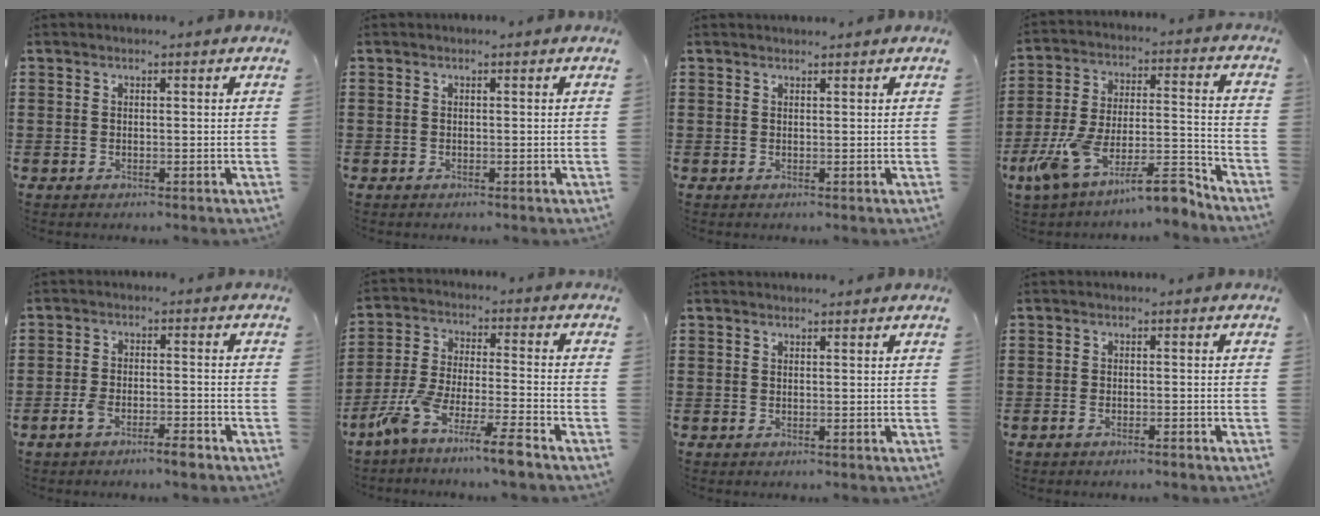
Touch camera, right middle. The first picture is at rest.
{"total": 0.0}
{"total": 0.7, "force": [0.7, 0.1, 0.0], "torque": [-0.002, 0.001, 0.014]}
{"total": 12.9, "force": [-10.0, 2.2, 7.8], "torque": [-0.146, 0.022, -0.189]}
{"total": 4.1, "force": [-2.9, 1.1, 2.6], "torque": [-0.058, 0.003, -0.059]}
{"total": 9.0, "force": [-7.6, -0.4, 4.8], "torque": [-0.114, -0.011, -0.157]}
{"total": 0.0}
{"total": 1.1, "force": [-0.9, 0.2, 0.6], "torque": [-0.014, -0.003, -0.017]}